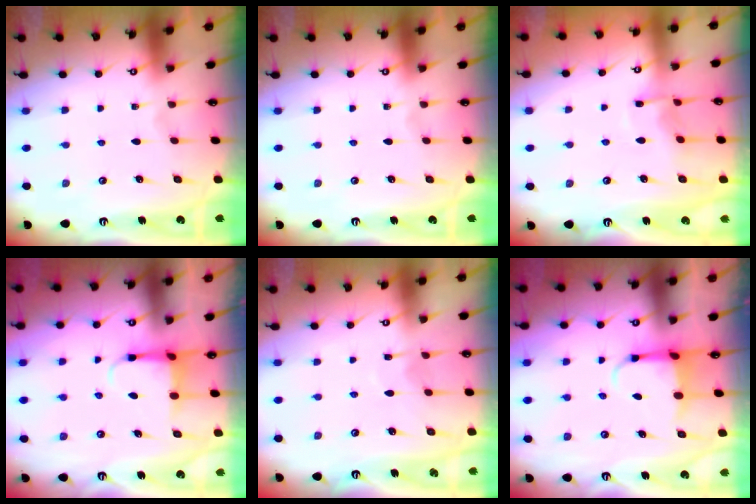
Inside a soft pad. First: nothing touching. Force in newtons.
{"total": 0.0}
{"total": 6.5, "press": 6.5, "slide": 0.6}
{"total": 4.3, "press": 4.3, "slide": 0.5}
{"total": 5.6, "press": 5.5, "slide": 0.5}
{"total": 4.0, "press": 3.8, "slide": 1.0}